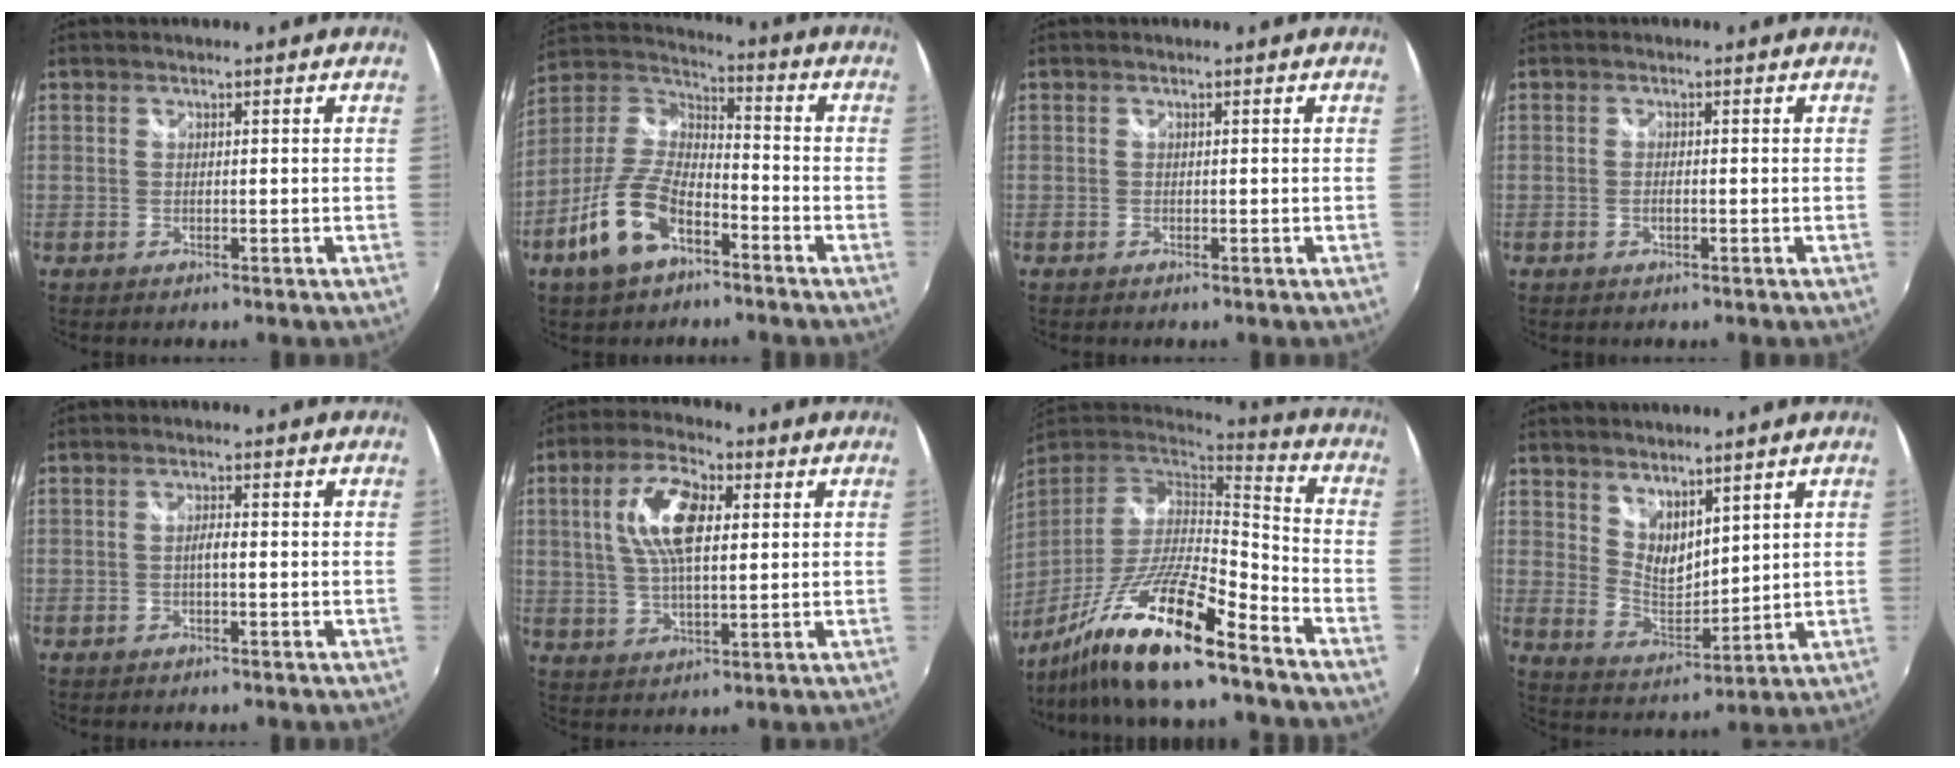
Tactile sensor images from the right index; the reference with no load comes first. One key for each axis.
{"total": 14.2, "fx": -7.4, "fy": 6.9, "fz": 10.0, "tx": -0.215, "ty": -0.002, "tz": -0.138}
{"total": 0.0}
{"total": 1.0, "fx": -0.4, "fy": 0.3, "fz": 0.8, "tx": -0.018, "ty": -0.001, "tz": -0.007}
{"total": 1.5, "fx": -0.5, "fy": 0.2, "fz": 1.4, "tx": -0.026, "ty": 0.004, "tz": -0.011}
{"total": 11.3, "fx": 2.8, "fy": 4.9, "fz": 9.8, "tx": -0.190, "ty": 0.017, "tz": 0.051}
{"total": 19.9, "fx": -13.6, "fy": 2.9, "fz": 14.3, "tx": -0.276, "ty": -0.020, "tz": -0.252}
{"total": 7.4, "fx": 5.4, "fy": 3.6, "fz": 3.5, "tx": -0.054, "ty": -0.004, "tz": 0.107}